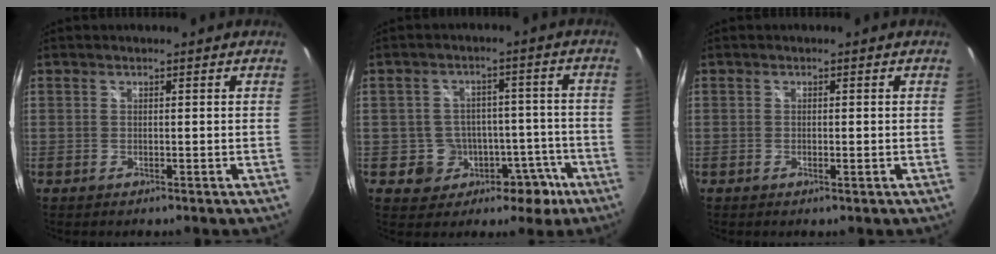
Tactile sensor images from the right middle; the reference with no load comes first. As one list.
[{"total": 9.7, "force": [-4.5, 8.1, 3.1], "torque": [-0.054, 0.035, -0.040]}, {"total": 1.0, "force": [-0.4, 0.2, 0.9], "torque": [-0.016, -0.001, -0.007]}]